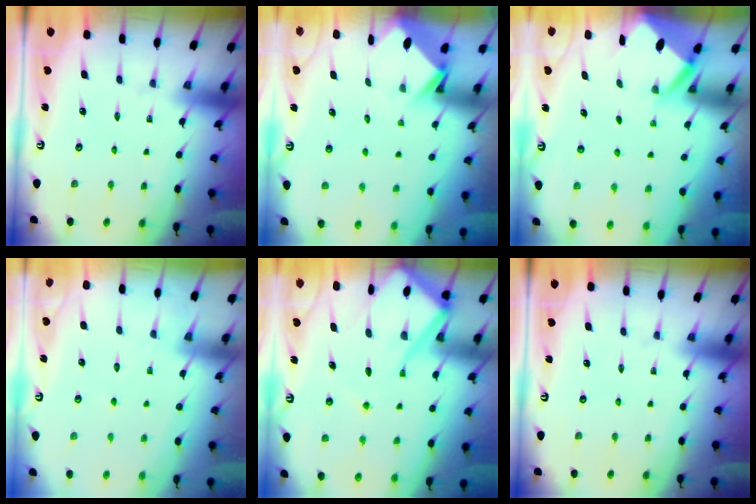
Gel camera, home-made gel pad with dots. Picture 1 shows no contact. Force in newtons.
{"total": 3.9, "press": 3.9, "slide": 0.2}
{"total": 3.0, "press": 3.0, "slide": 0.2}
{"total": 4.9, "press": 4.9, "slide": 0.6}
{"total": 14.2, "press": 14.2, "slide": 1.4}
{"total": 0.0}